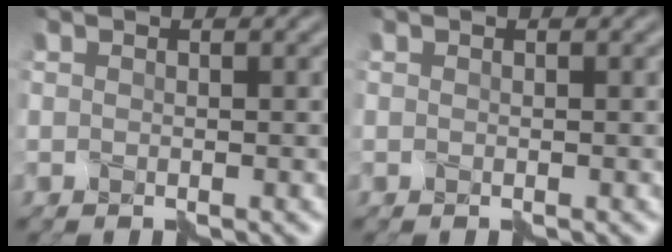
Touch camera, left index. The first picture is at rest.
{"total": 0.0}